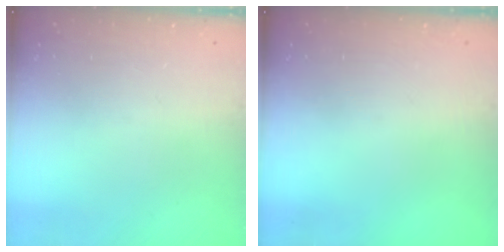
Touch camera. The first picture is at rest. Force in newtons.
{"total": 0.0}